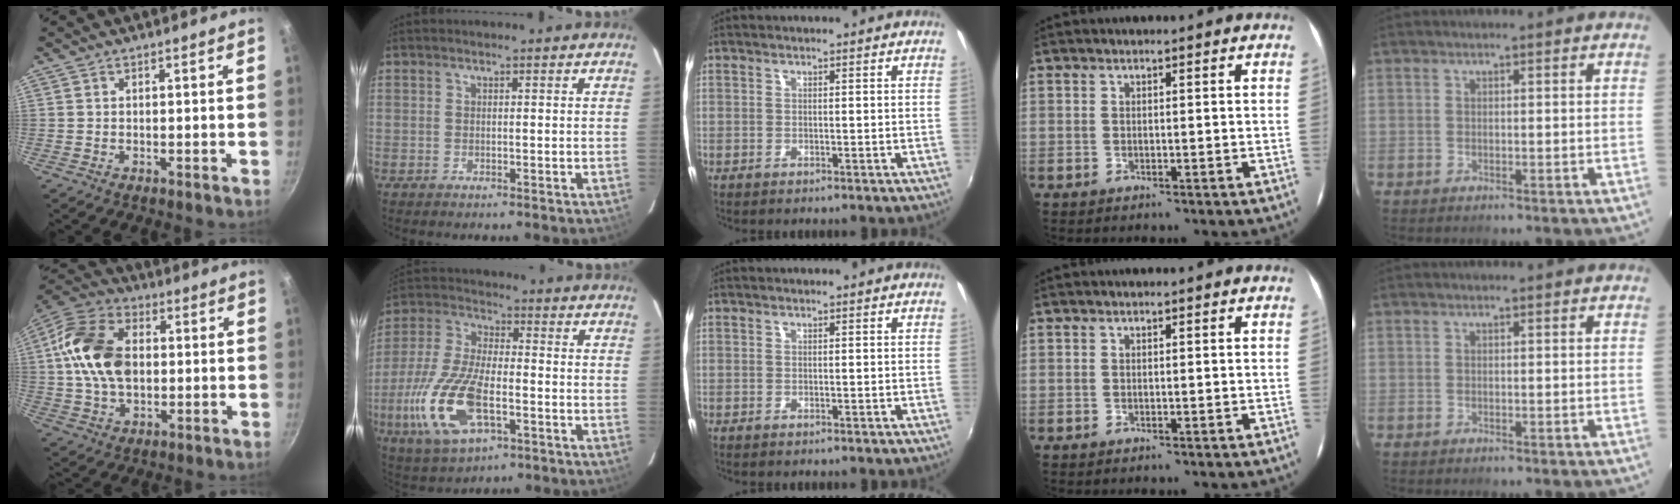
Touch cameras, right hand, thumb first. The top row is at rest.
{"thumb": {"total": 16.5, "force": [1.3, 11.1, 12.2], "torque": [-0.210, 0.020, 0.009]}, "index": {"total": 17.8, "force": [-5.9, 7.9, 14.8], "torque": [-0.334, -0.017, -0.106]}}